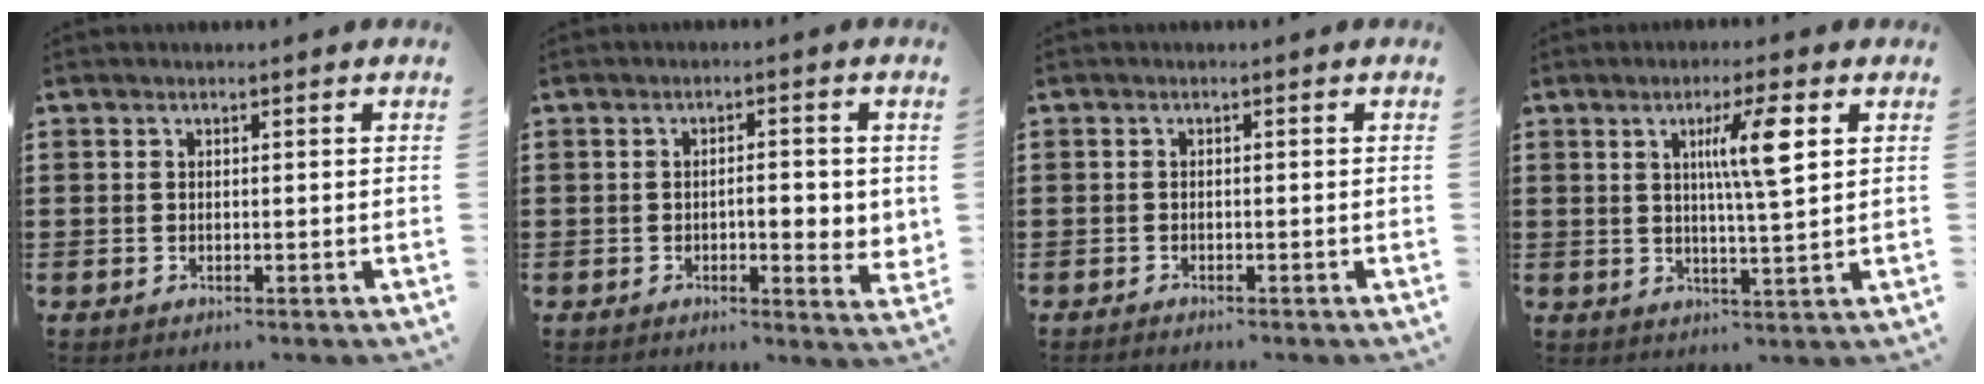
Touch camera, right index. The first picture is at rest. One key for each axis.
{"total": 4.2, "fx": -0.3, "fy": 1.3, "fz": 4.0, "tx": -0.053, "ty": -0.001, "tz": -0.011}
{"total": 0.7, "fx": -0.7, "fy": 0.0, "fz": 0.0, "tx": -0.001, "ty": 0.000, "tz": -0.014}
{"total": 7.3, "fx": 2.5, "fy": 0.5, "fz": 6.8, "tx": -0.130, "ty": 0.002, "tz": 0.033}